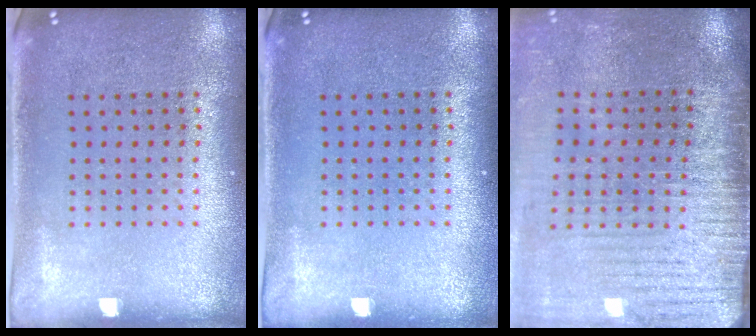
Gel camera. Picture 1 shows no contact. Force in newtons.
{"total": 0.0}
{"total": 4.2, "press": 3.6, "slide": 2.2}